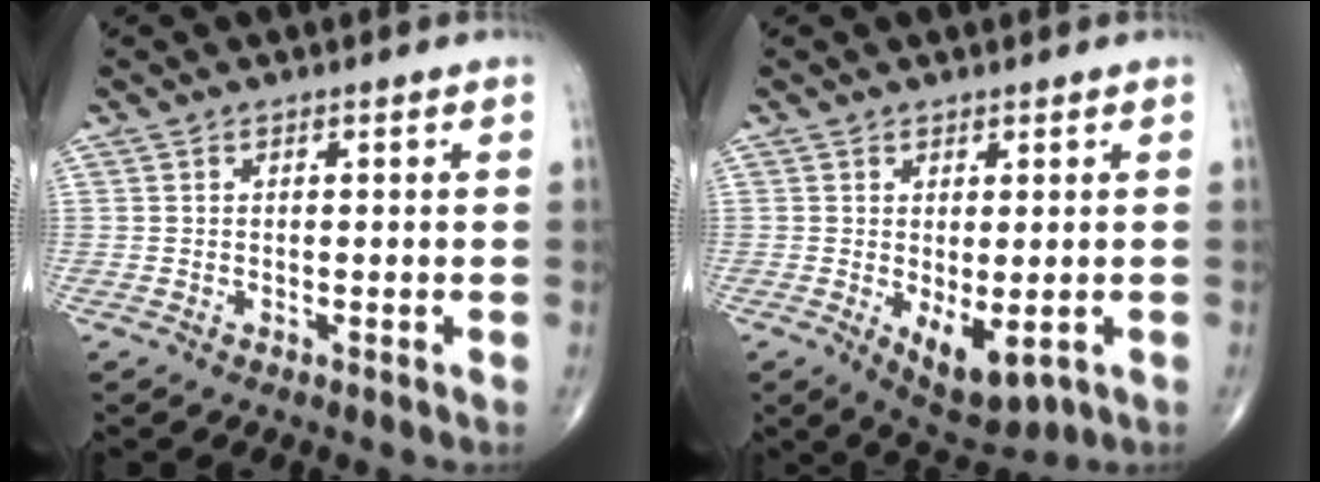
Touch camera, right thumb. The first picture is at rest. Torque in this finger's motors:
{"motor_torque": [1.14, 0.88, 0.30, -0.46, 0.28]}